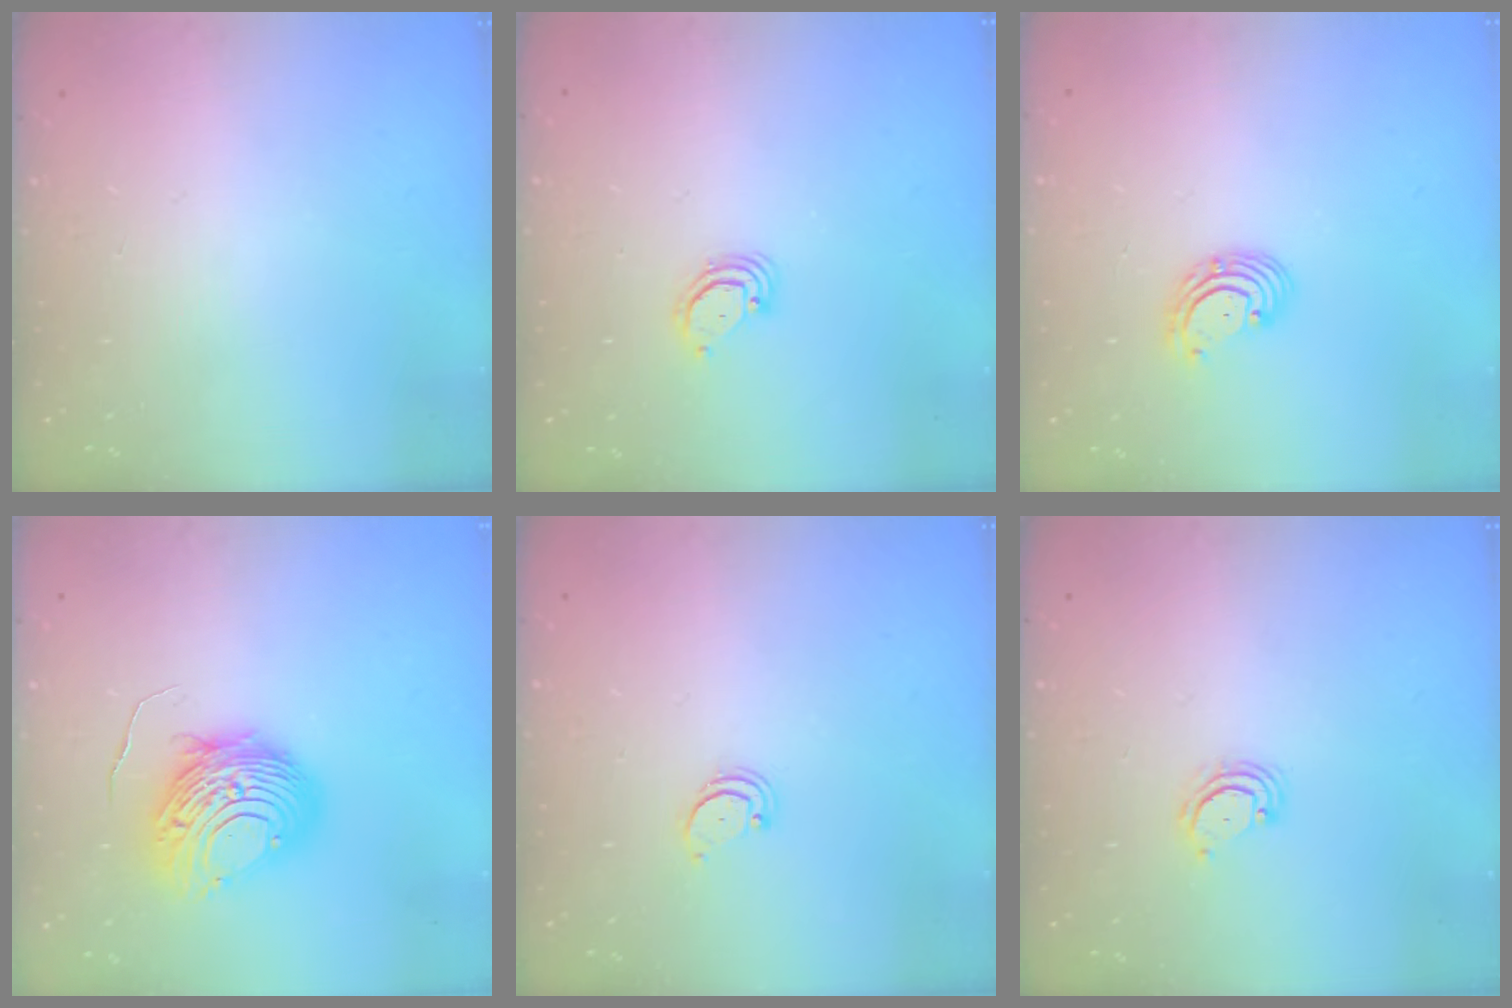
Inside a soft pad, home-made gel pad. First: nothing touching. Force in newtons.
{"total": 2.8, "press": 2.8, "slide": 0.3}
{"total": 2.7, "press": 2.7, "slide": 0.3}
{"total": 11.8, "press": 11.7, "slide": 1.0}
{"total": 2.4, "press": 2.3, "slide": 0.5}
{"total": 3.6, "press": 3.6, "slide": 0.4}